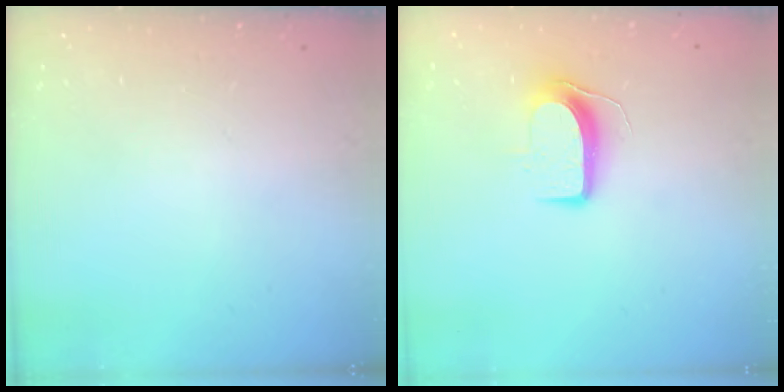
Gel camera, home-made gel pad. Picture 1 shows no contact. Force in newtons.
{"total": 8.9, "press": 8.9, "slide": 0.7}